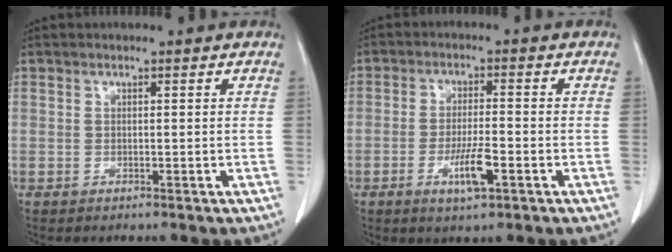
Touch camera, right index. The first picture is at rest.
{"total": 5.7, "force": [-2.3, 0.9, 5.1], "torque": [-0.095, -0.006, -0.040]}